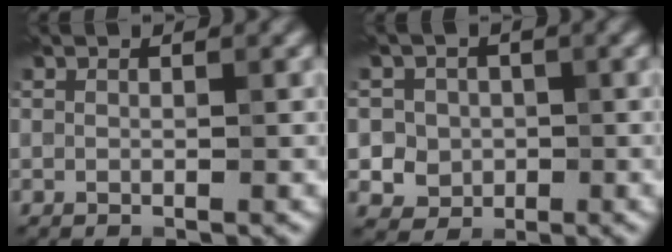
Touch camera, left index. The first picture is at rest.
{"total": 5.0, "force": [0.3, 4.8, 1.6], "torque": [-0.017, 0.021, -0.006]}